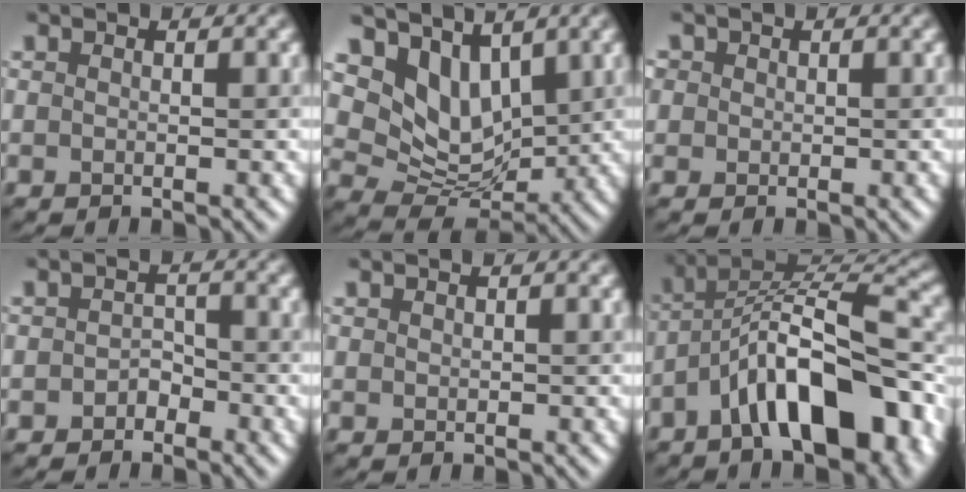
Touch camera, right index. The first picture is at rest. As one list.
[{"total": 6.2, "force": [3.4, 4.2, 3.1], "torque": [-0.071, -0.016, 0.062]}, {"total": 1.1, "force": [0.5, 0.8, -0.4], "torque": [0.003, -0.001, 0.008]}, {"total": 1.1, "force": [-0.7, 0.8, 0.0], "torque": [-0.009, 0.002, -0.011]}, {"total": 0.7, "force": [0.3, -0.1, -0.6], "torque": [0.005, -0.001, 0.011]}, {"total": 11.7, "force": [-5.8, 4.4, 9.2], "torque": [-0.139, 0.019, -0.096]}]